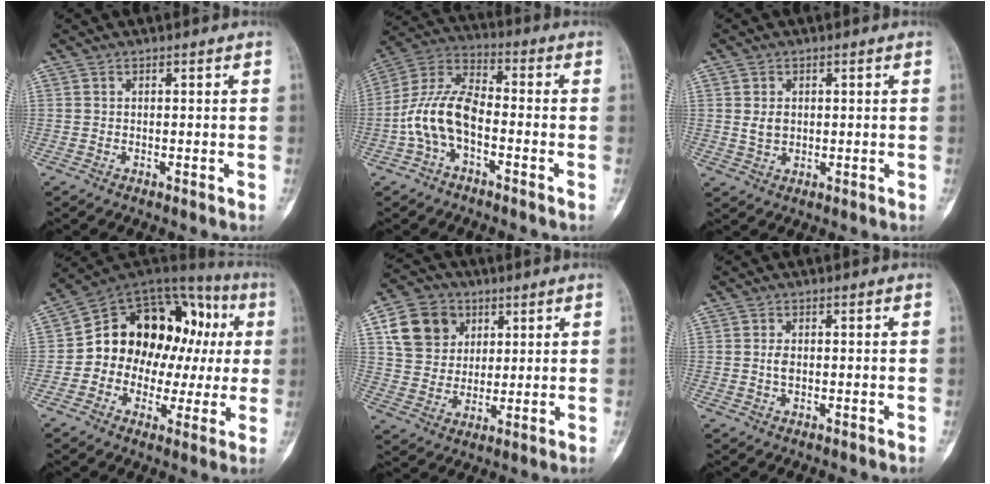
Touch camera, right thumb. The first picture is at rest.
{"total": 11.8, "force": [-3.1, 6.3, 9.5], "torque": [-0.192, 0.042, -0.069]}
{"total": 3.1, "force": [0.4, 2.4, 1.9], "torque": [-0.026, -0.003, 0.013]}
{"total": 21.5, "force": [1.0, 15.5, 14.8], "torque": [-0.163, 0.063, 0.018]}
{"total": 11.8, "force": [4.4, 9.9, 4.7], "torque": [-0.062, -0.004, 0.082]}
{"total": 2.1, "force": [-0.2, 1.2, 1.7], "torque": [-0.034, 0.001, -0.006]}